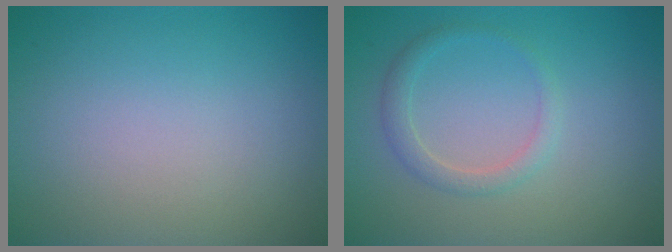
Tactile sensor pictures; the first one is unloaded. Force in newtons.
{"total": 1.8, "press": 1.8, "slide": 0.1}